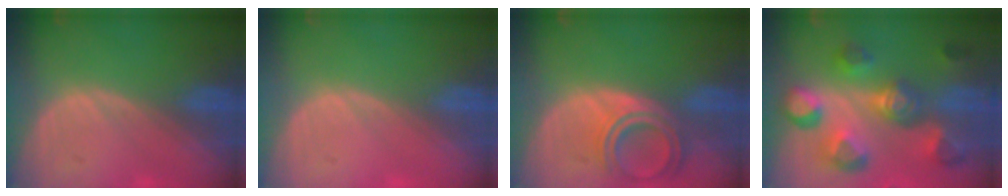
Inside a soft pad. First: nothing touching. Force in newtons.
{"total": 0.0}
{"total": 6.6, "press": 5.9, "slide": 2.9}
{"total": 11.1, "press": 10.0, "slide": 4.8}